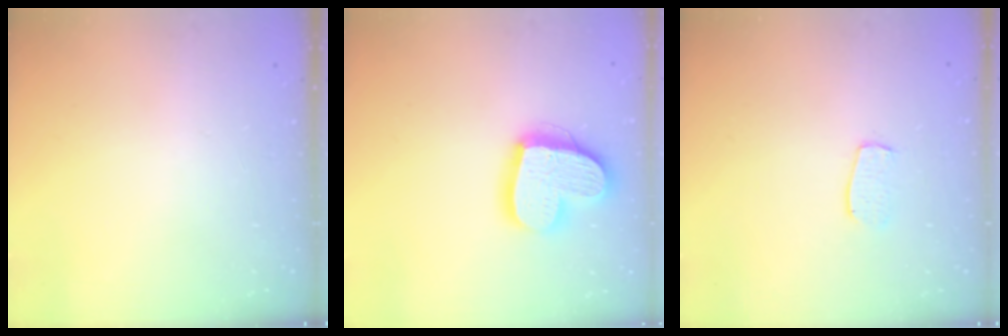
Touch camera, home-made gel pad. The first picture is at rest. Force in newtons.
{"total": 18.1, "press": 18.0, "slide": 1.8}
{"total": 6.1, "press": 6.1, "slide": 0.3}